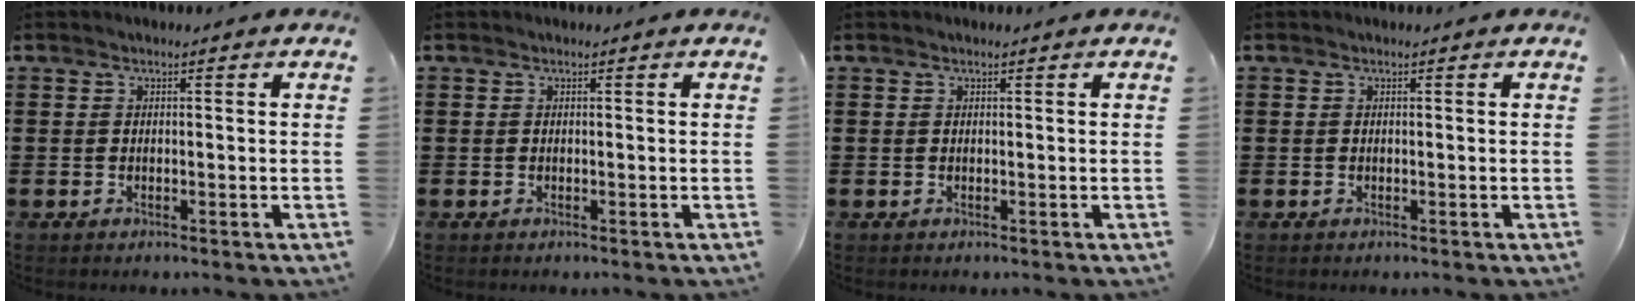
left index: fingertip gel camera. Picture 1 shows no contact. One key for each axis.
{"total": 0.0}
{"total": 0.0}
{"total": 0.0}